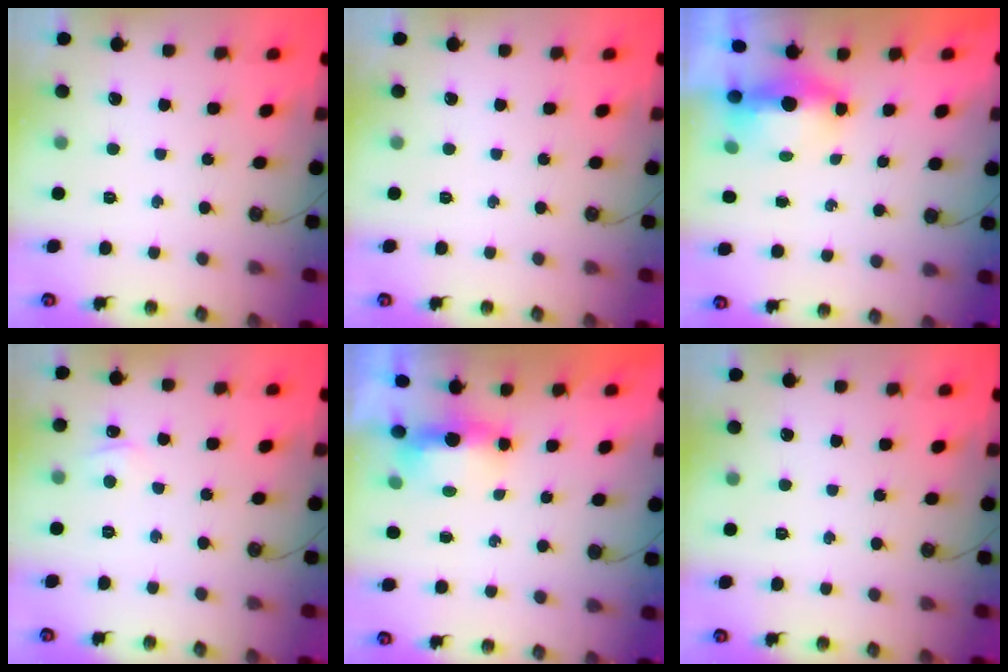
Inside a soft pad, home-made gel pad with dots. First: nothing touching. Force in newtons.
{"total": 0.0}
{"total": 14.4, "press": 7.2, "slide": 12.4}
{"total": 2.4, "press": 2.4, "slide": 0.3}
{"total": 5.1, "press": 4.9, "slide": 1.3}
{"total": 0.0}